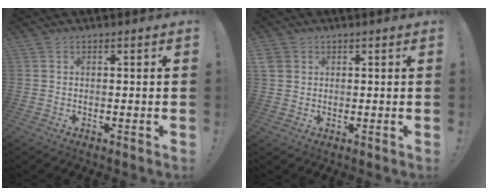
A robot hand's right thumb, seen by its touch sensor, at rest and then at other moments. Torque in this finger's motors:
{"motor_torque": [1.02, 0.00, 0.45, -0.16, -0.45]}